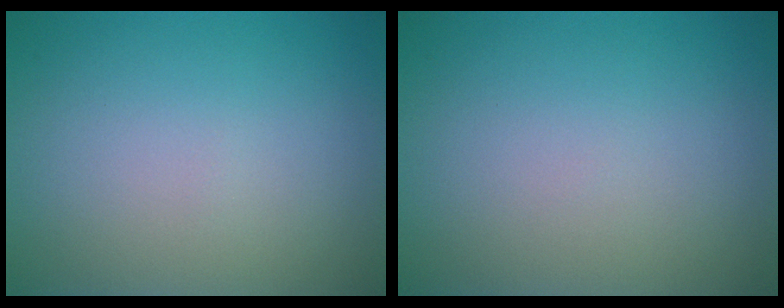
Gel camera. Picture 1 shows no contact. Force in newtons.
{"total": 0.5, "press": 0.5, "slide": 0.1}